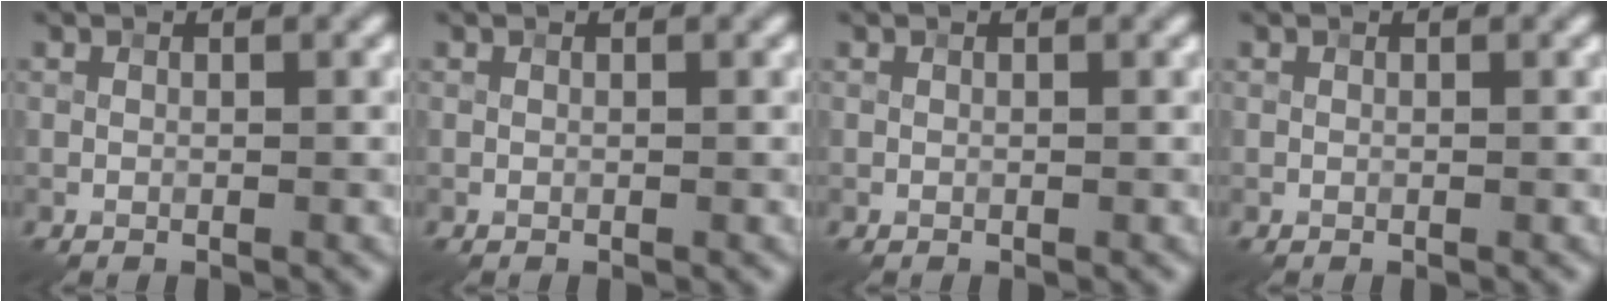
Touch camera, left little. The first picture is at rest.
{"total": 0.0}
{"total": 0.0}
{"total": 0.0}